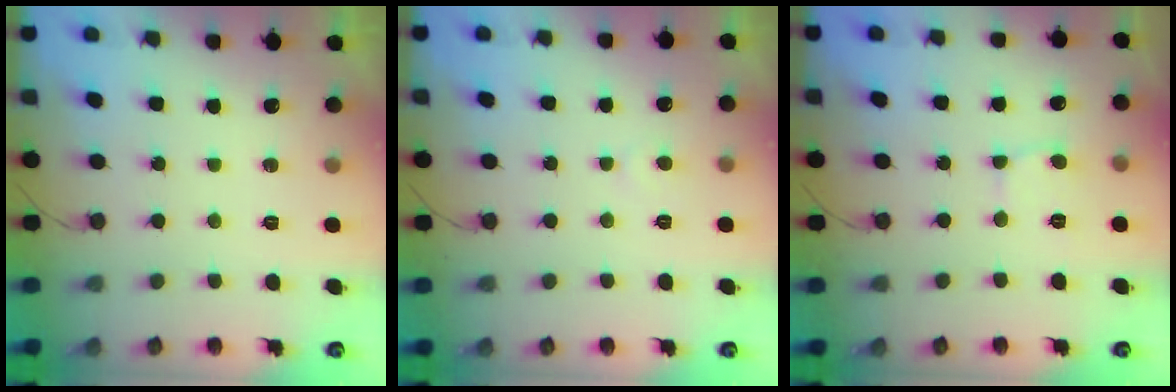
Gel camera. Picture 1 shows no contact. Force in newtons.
{"total": 2.4, "press": 2.4, "slide": 0.2}
{"total": 3.3, "press": 3.3, "slide": 0.2}